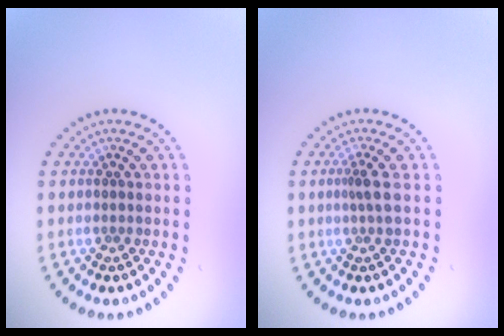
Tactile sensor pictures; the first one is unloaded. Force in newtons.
{"total": 1.3, "press": 0.8, "slide": 1.0}